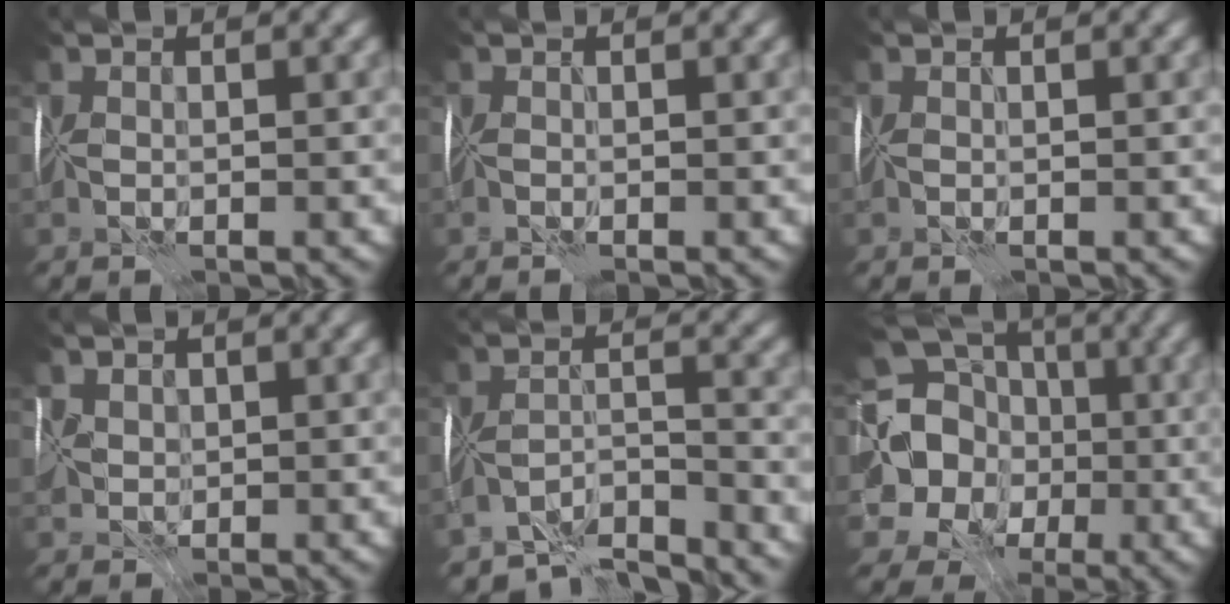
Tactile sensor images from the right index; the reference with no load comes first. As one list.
[{"total": 1.3, "force": [-0.3, -0.9, -0.8], "torque": [0.021, -0.002, -0.008]}, {"total": 0.0}, {"total": 2.2, "force": [0.8, 1.6, 1.2], "torque": [-0.022, 0.013, 0.013]}, {"total": 7.0, "force": [-7.0, -0.3, 0.5], "torque": [0.007, -0.021, -0.114]}, {"total": 12.0, "force": [-0.8, 10.7, 5.3], "torque": [-0.117, 0.007, -0.042]}]